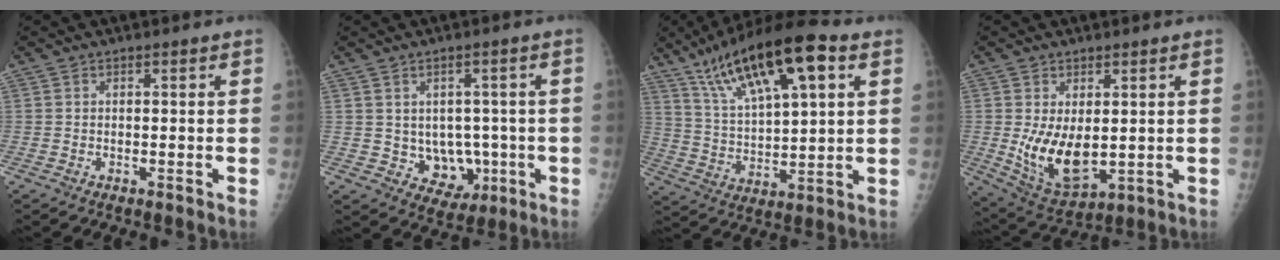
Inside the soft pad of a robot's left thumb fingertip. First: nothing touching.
{"total": 7.5, "force": [-0.9, 6.3, 4.0], "torque": [-0.018, -0.002, 0.007]}
{"total": 21.1, "force": [10.5, 7.0, 16.9], "torque": [-0.271, -0.009, 0.186]}
{"total": 10.3, "force": [0.0, 5.7, 8.6], "torque": [-0.137, -0.023, 0.024]}